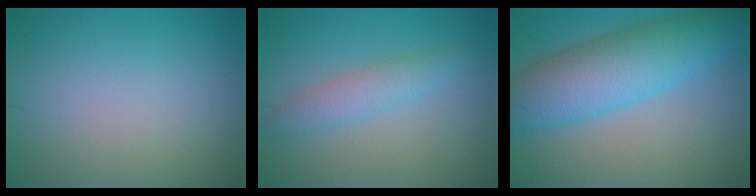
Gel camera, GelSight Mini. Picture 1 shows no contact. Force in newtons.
{"total": 2.5, "press": 2.5, "slide": 0.1}
{"total": 8.4, "press": 8.4, "slide": 0.2}